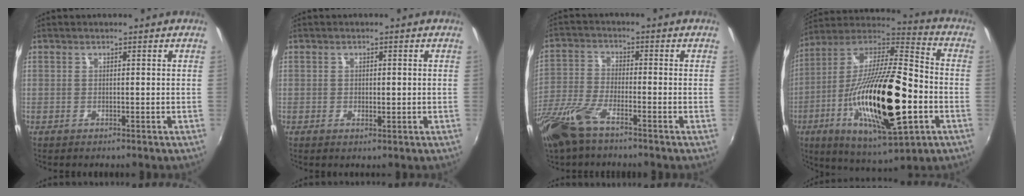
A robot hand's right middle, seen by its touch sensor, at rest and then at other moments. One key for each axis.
{"total": 1.3, "fx": -0.2, "fy": 0.8, "fz": 1.0, "tx": -0.016, "ty": 0.000, "tz": -0.002}
{"total": 10.6, "fx": -7.4, "fy": 2.9, "fz": 7.1, "tx": -0.166, "ty": -0.024, "tz": -0.152}
{"total": 27.3, "fx": -7.5, "fy": 7.7, "fz": 25.1, "tx": -0.459, "ty": -0.042, "tz": -0.129}